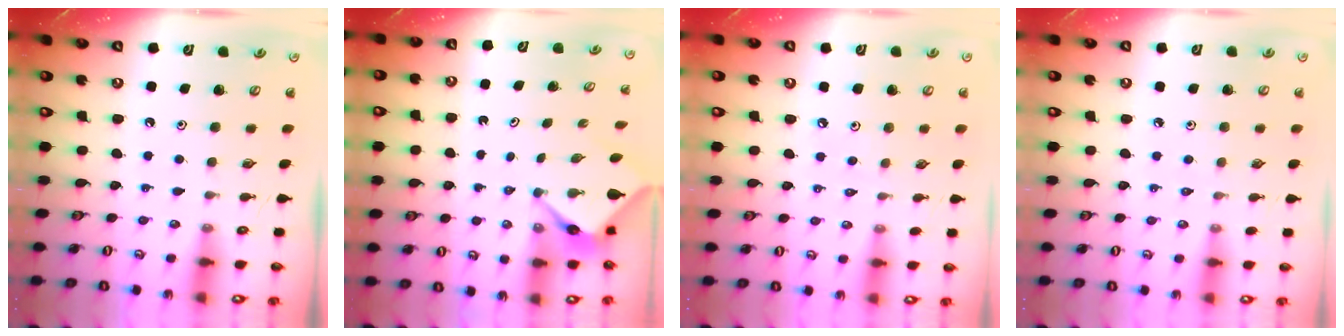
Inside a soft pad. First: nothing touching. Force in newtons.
{"total": 3.9, "press": 3.9, "slide": 0.2}
{"total": 1.7, "press": 1.7, "slide": 0.3}
{"total": 2.1, "press": 2.1, "slide": 0.4}